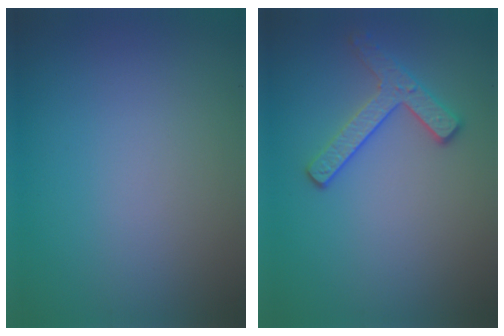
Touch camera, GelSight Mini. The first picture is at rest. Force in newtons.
{"total": 2.5, "press": 2.3, "slide": 0.9}